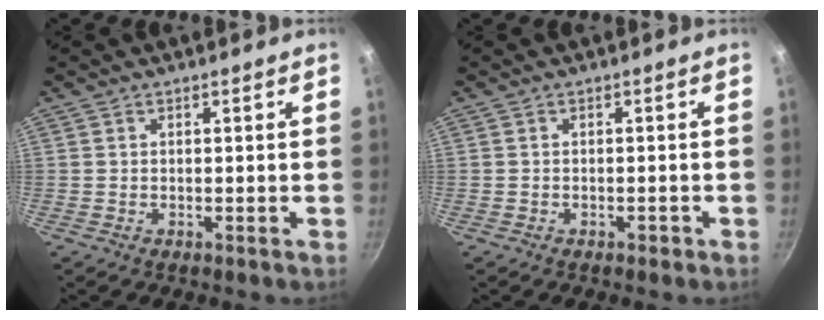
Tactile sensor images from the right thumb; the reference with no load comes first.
{"total": 1.0, "force": [-0.7, 0.5, 0.5], "torque": [-0.005, 0.008, -0.004]}